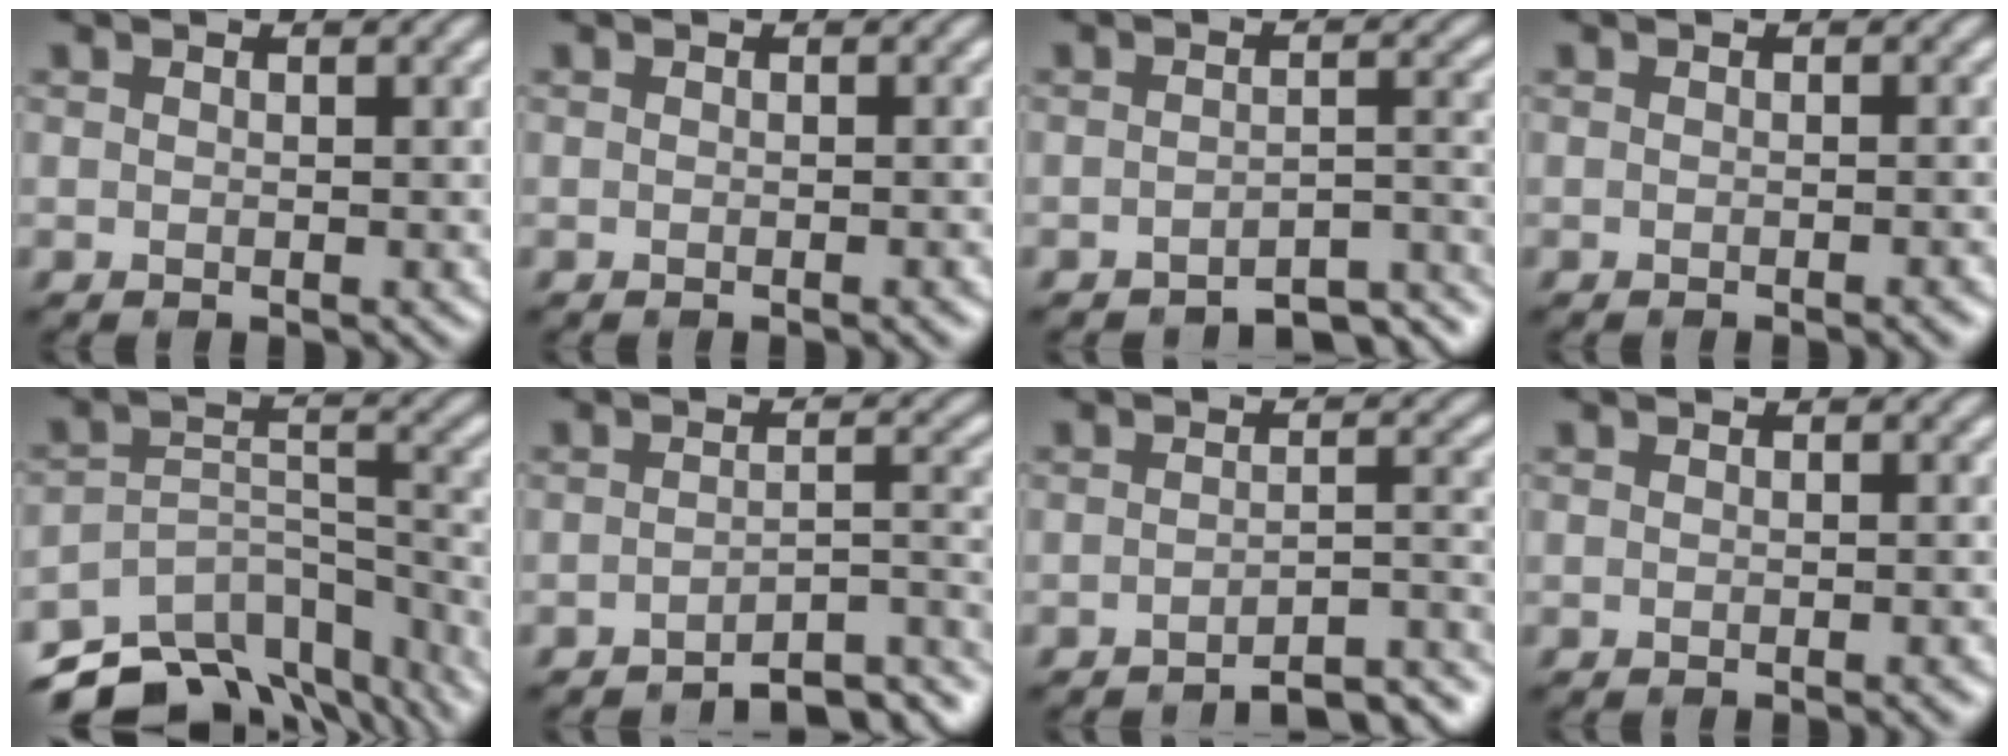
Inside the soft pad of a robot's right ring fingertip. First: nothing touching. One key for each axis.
{"total": 0.9, "fx": -0.4, "fy": 0.2, "fz": 0.8, "tx": -0.006, "ty": 0.001, "tz": -0.007}
{"total": 5.1, "fx": -4.6, "fy": 1.1, "fz": 2.0, "tx": -0.019, "ty": -0.001, "tz": -0.055}
{"total": 1.6, "fx": -0.7, "fy": 0.4, "fz": 1.3, "tx": -0.008, "ty": 0.000, "tz": -0.012}
{"total": 12.9, "fx": -10.8, "fy": 5.4, "fz": 4.6, "tx": -0.094, "ty": -0.013, "tz": -0.136}
{"total": 5.9, "fx": -5.1, "fy": 1.3, "fz": 2.8, "tx": -0.027, "ty": 0.005, "tz": -0.070}
{"total": 6.4, "fx": -5.5, "fy": 1.4, "fz": 2.9, "tx": -0.022, "ty": 0.009, "tz": -0.070}
{"total": 1.2, "fx": -0.6, "fy": 0.3, "fz": 1.1, "tx": -0.008, "ty": -0.001, "tz": -0.011}